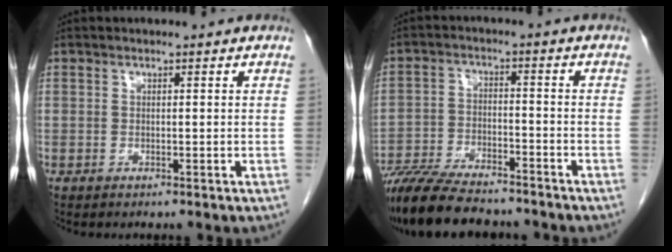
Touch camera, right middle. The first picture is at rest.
{"total": 14.7, "force": [-12.7, 3.1, 6.7], "torque": [-0.124, -0.017, -0.204]}